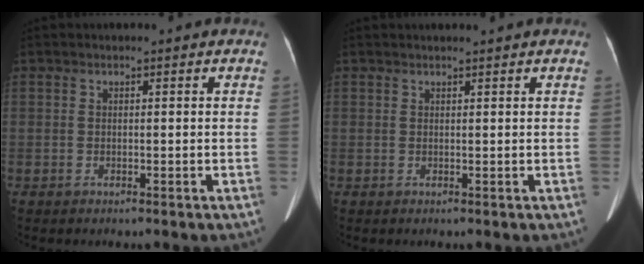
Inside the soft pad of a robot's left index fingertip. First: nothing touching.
{"total": 1.5, "force": [1.3, -0.3, 0.6], "torque": [-0.010, 0.010, 0.022]}